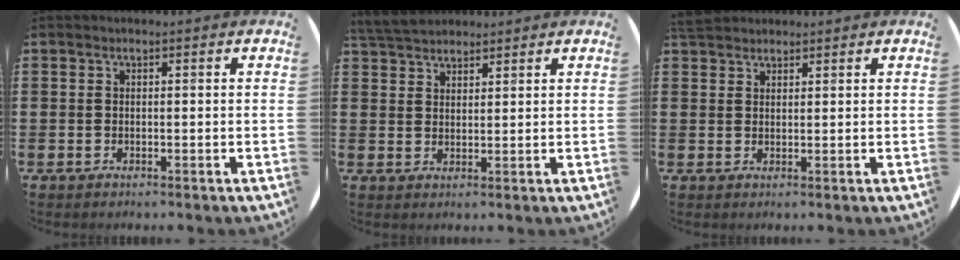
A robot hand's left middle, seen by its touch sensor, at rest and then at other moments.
{"total": 4.4, "force": [4.2, 1.2, 0.9], "torque": [-0.026, -0.003, 0.080]}
{"total": 2.6, "force": [2.4, 0.9, 0.4], "torque": [-0.005, 0.001, 0.044]}